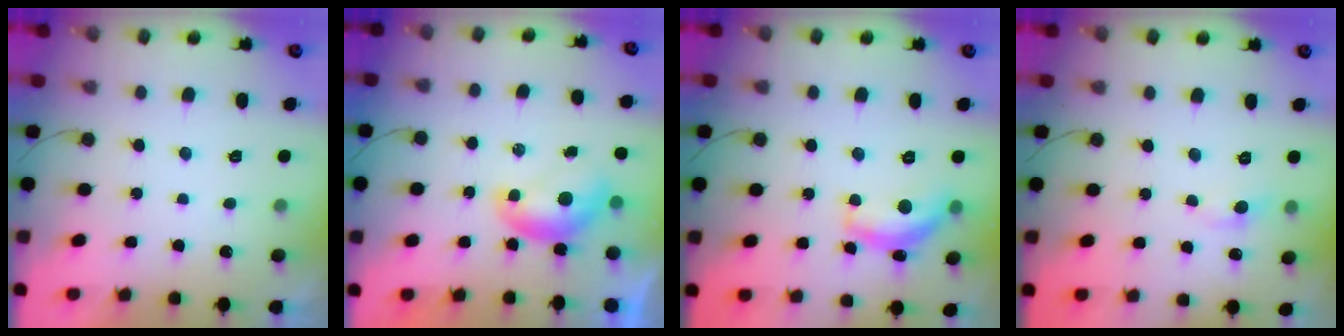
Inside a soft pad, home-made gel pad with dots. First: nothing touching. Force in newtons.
{"total": 7.0, "press": 7.0, "slide": 0.1}
{"total": 12.7, "press": 12.7, "slide": 0.7}
{"total": 3.2, "press": 3.2, "slide": 0.4}